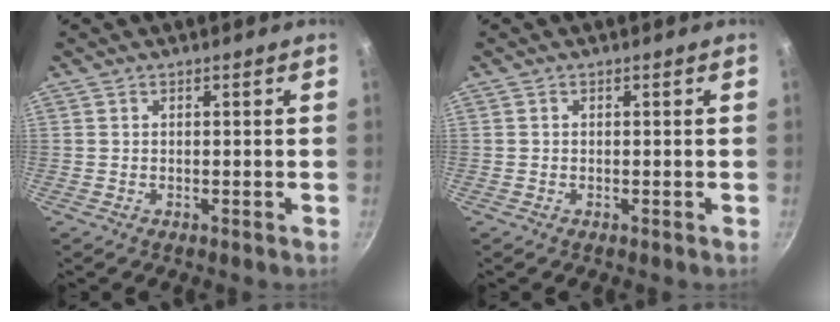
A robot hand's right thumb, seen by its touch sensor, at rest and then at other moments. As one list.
[{"total": 0.0}]